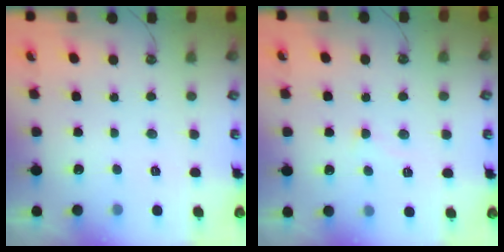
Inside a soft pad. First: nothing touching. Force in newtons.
{"total": 3.9, "press": 3.9, "slide": 0.5}